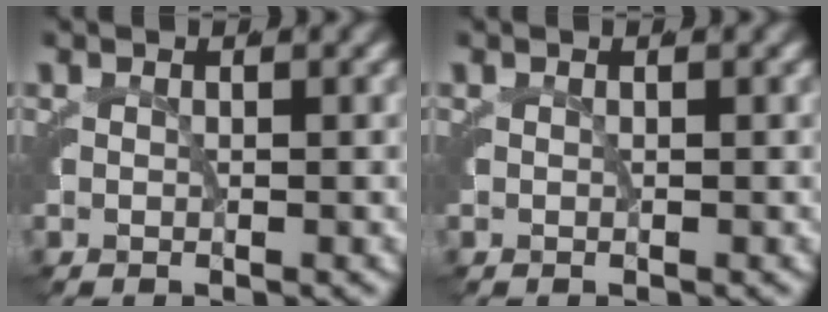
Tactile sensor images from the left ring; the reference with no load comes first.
{"total": 0.0}